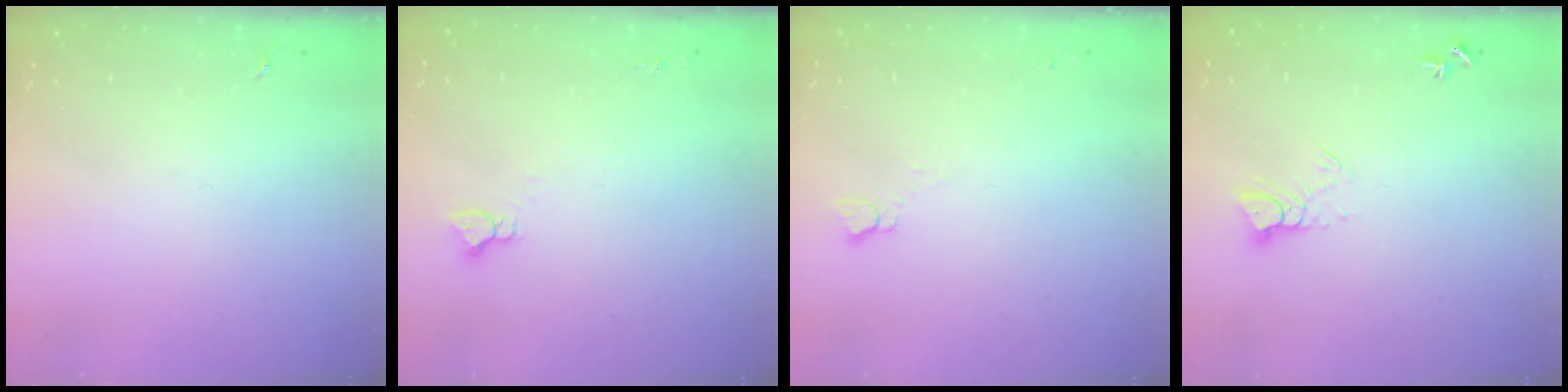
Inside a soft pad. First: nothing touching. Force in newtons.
{"total": 2.9, "press": 2.9, "slide": 0.2}
{"total": 2.7, "press": 2.7, "slide": 0.3}
{"total": 4.9, "press": 4.8, "slide": 0.3}